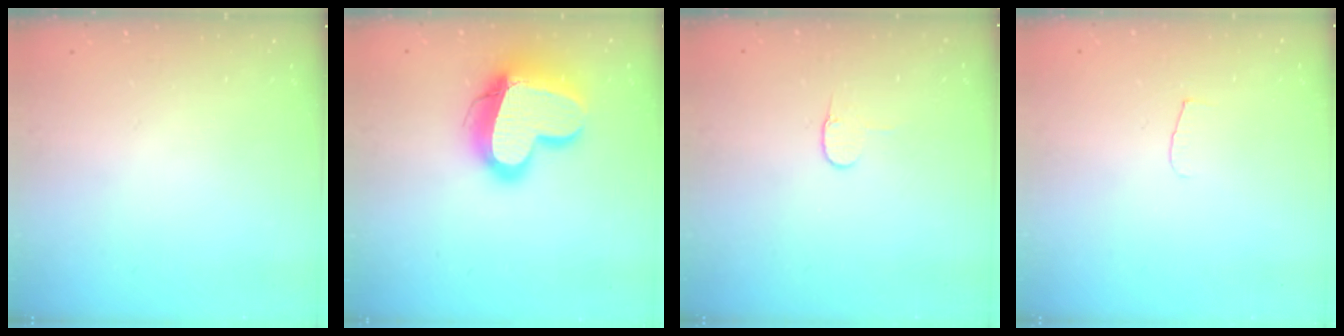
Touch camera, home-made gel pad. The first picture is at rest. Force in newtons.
{"total": 19.4, "press": 19.3, "slide": 1.7}
{"total": 4.9, "press": 4.9, "slide": 0.4}
{"total": 3.8, "press": 3.8, "slide": 0.4}